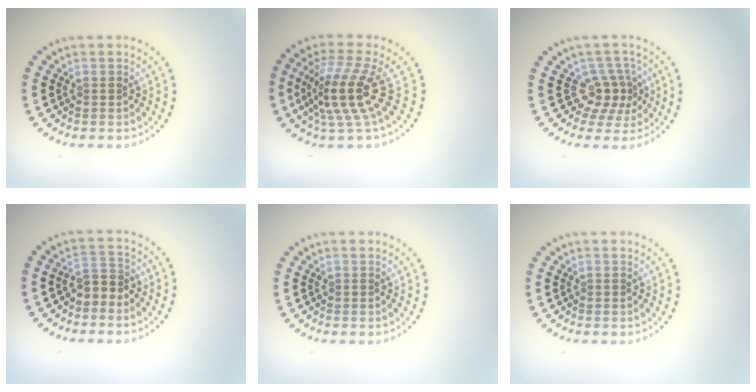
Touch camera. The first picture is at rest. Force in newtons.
{"total": 4.7, "press": 3.4, "slide": 3.2}
{"total": 2.9, "press": 2.2, "slide": 2.0}
{"total": 1.8, "press": 1.5, "slide": 1.0}
{"total": 0.0}
{"total": 0.0}